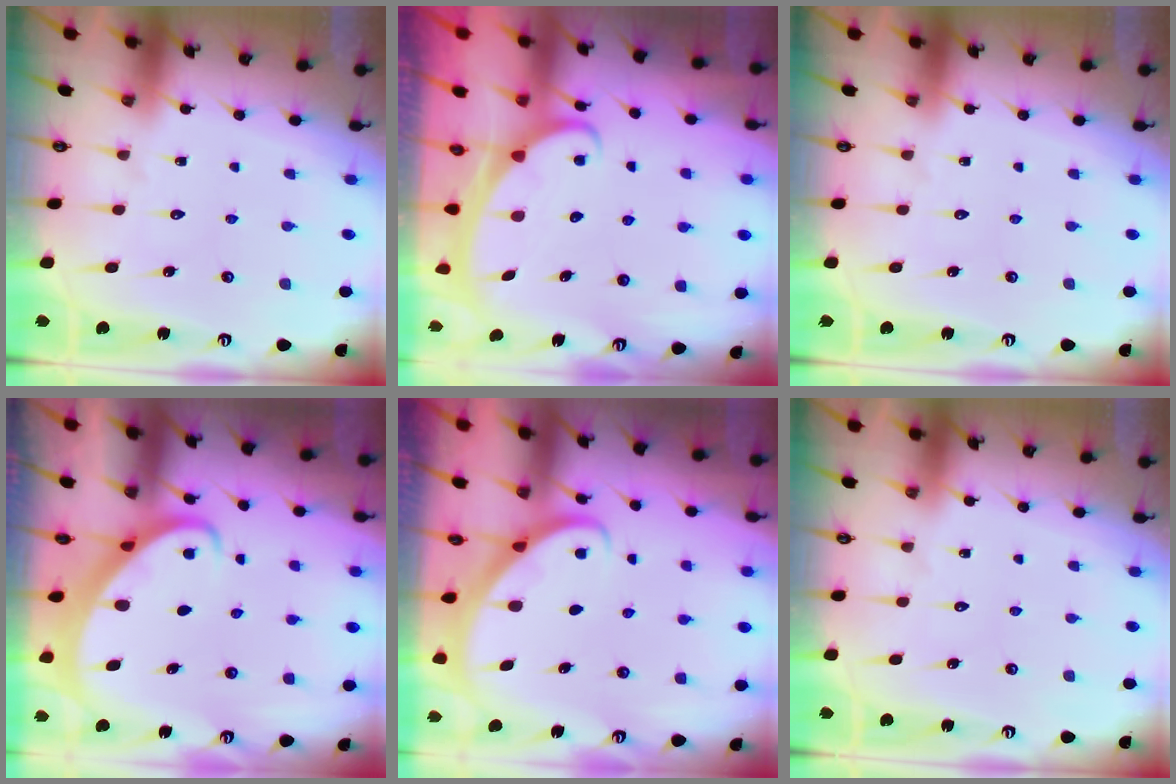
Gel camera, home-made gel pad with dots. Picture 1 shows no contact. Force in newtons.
{"total": 2.3, "press": 2.3, "slide": 0.2}
{"total": 0.0}
{"total": 2.7, "press": 2.7, "slide": 0.2}
{"total": 2.7, "press": 2.7, "slide": 0.2}
{"total": 0.0}